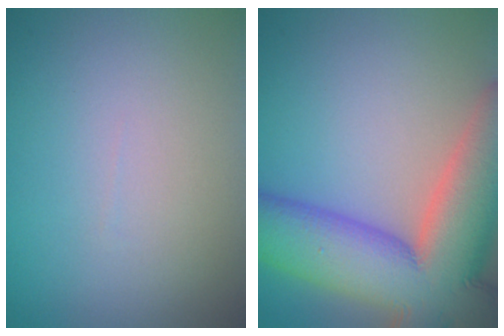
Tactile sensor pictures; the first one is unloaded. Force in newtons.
{"total": 15.8, "press": 15.8, "slide": 1.0}